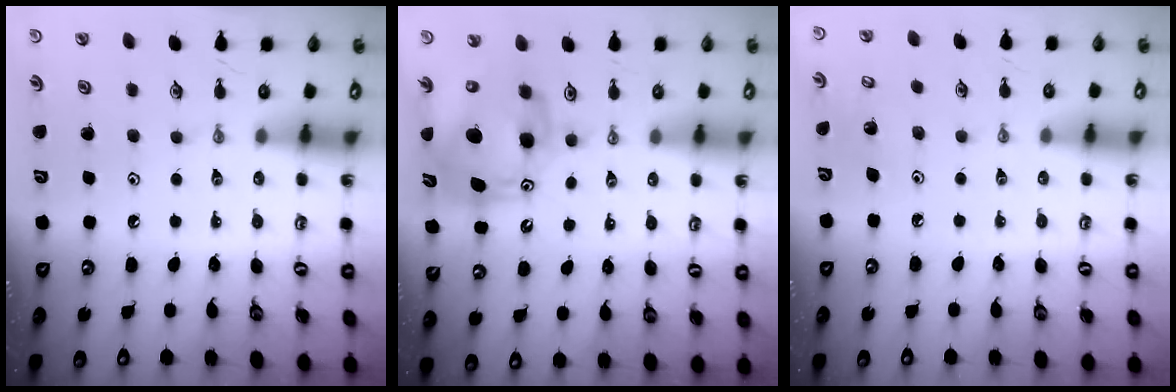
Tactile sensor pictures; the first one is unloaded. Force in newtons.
{"total": 13.9, "press": 13.8, "slide": 1.3}
{"total": 6.1, "press": 6.1, "slide": 0.6}